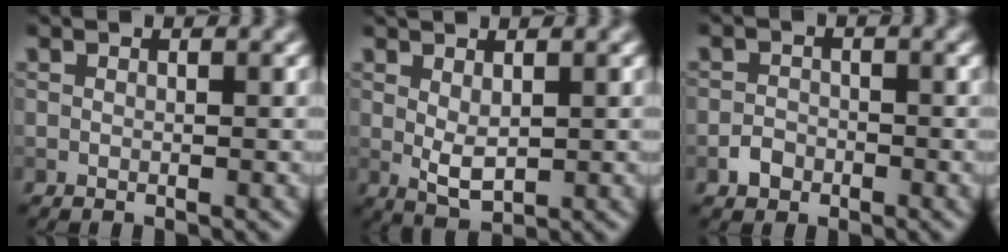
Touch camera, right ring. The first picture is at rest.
{"total": 2.6, "force": [0.8, 1.2, 2.2], "torque": [-0.047, 0.000, 0.019]}
{"total": 1.6, "force": [-0.9, 1.2, 0.5], "torque": [-0.003, 0.003, -0.020]}